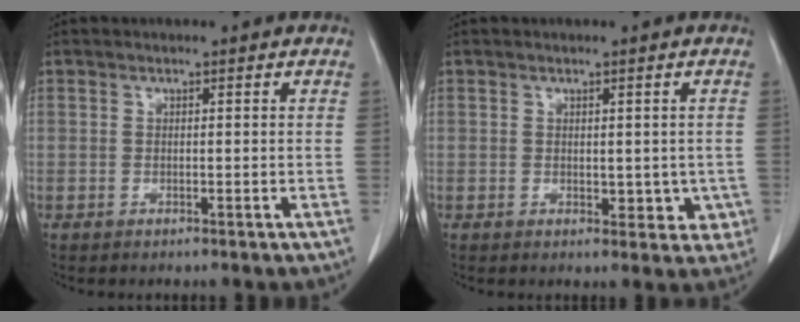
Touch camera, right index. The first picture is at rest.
{"total": 3.9, "force": [-0.3, 2.3, 3.1], "torque": [-0.019, -0.002, 0.003]}